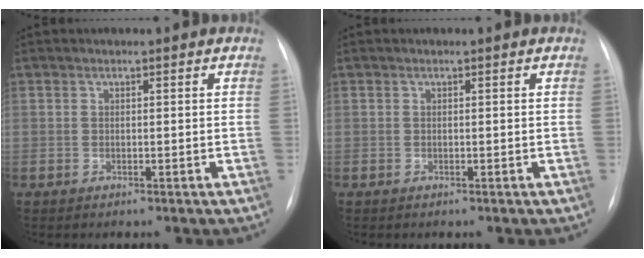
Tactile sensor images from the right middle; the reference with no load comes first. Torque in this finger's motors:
{"motor_torque": [0.12, -0.32, 0.03, 0.00]}